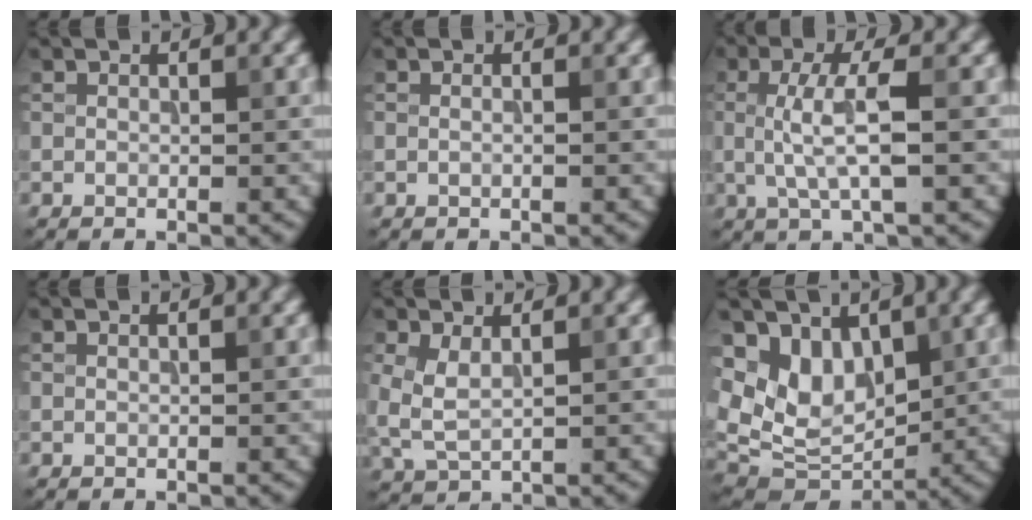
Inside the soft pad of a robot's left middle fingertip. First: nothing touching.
{"total": 0.6, "force": [0.2, 0.2, 0.6], "torque": [-0.010, -0.005, -0.004]}
{"total": 4.2, "force": [0.0, 0.8, 4.1], "torque": [-0.089, 0.004, 0.002]}
{"total": 0.0}
{"total": 2.8, "force": [0.6, 1.3, 2.4], "torque": [-0.064, 0.002, 0.015]}
{"total": 6.7, "force": [2.3, 4.5, 4.4], "torque": [-0.082, -0.014, 0.044]}